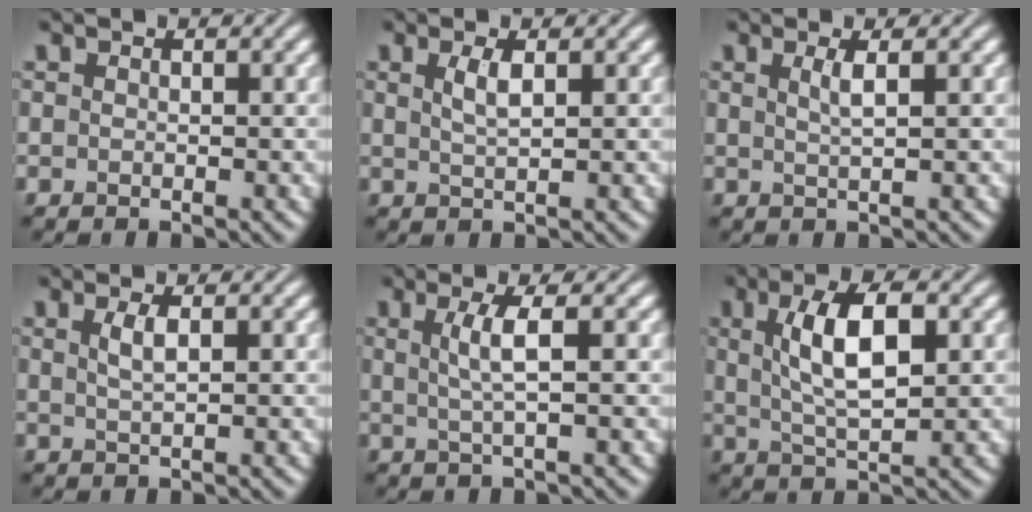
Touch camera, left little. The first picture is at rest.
{"total": 1.8, "force": [0.7, 0.5, 1.6], "torque": [-0.033, 0.001, 0.014]}
{"total": 1.9, "force": [0.6, 0.5, 1.7], "torque": [-0.028, 0.002, 0.006]}
{"total": 1.8, "force": [0.6, 0.5, 1.6], "torque": [-0.032, 0.002, 0.012]}
{"total": 3.0, "force": [0.6, 0.6, 2.9], "torque": [-0.054, -0.001, 0.010]}
{"total": 6.5, "force": [1.6, 2.4, 5.9], "torque": [-0.108, 0.007, 0.028]}